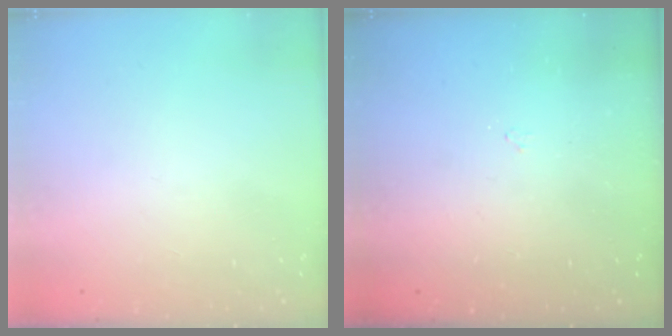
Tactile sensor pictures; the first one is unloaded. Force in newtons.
{"total": 2.9, "press": 2.9, "slide": 0.5}